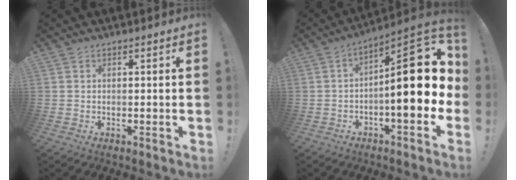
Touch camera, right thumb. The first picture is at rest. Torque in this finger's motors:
{"motor_torque": [2.15, 2.90, 1.57, -1.20, 0.11]}